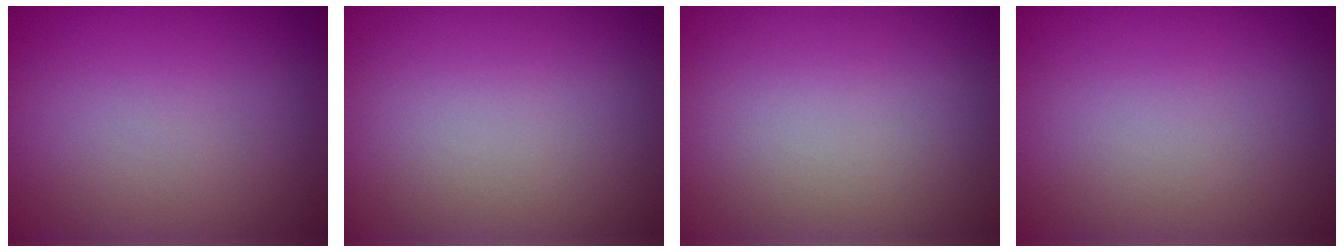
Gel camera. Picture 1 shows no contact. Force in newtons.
{"total": 0.0}
{"total": 0.0}
{"total": 0.0}